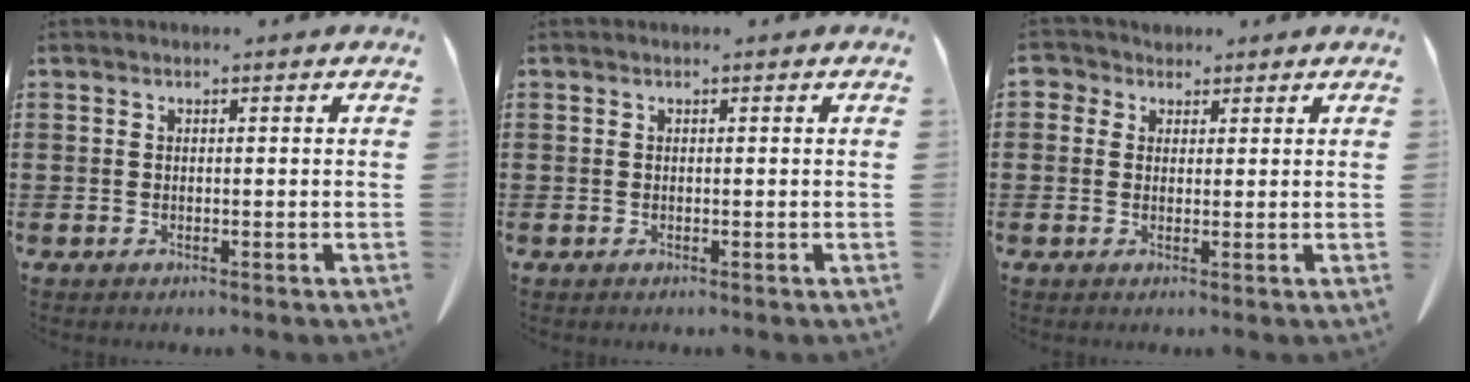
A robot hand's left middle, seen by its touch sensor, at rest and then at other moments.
{"total": 0.0}
{"total": 2.6, "force": [1.5, 2.0, 0.5], "torque": [-0.013, 0.007, 0.025]}